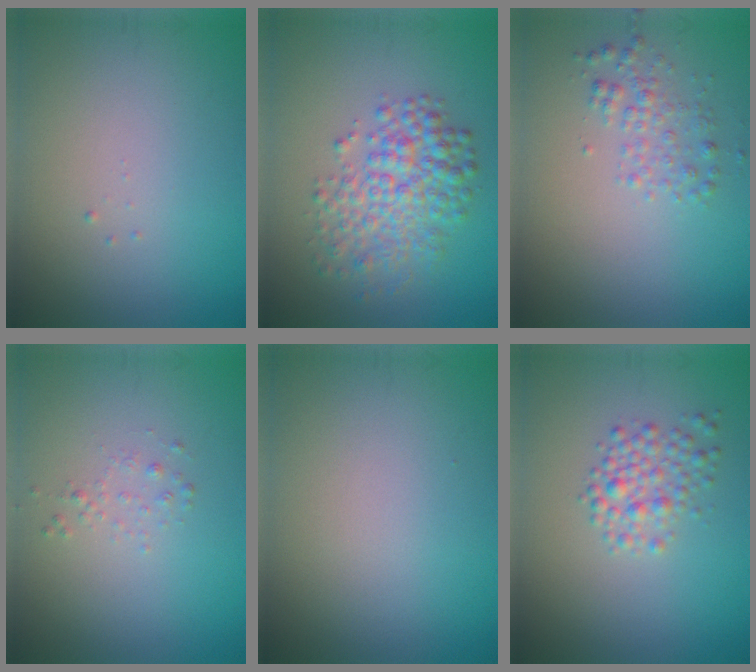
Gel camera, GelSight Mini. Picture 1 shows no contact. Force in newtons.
{"total": 5.0, "press": 5.0, "slide": 0.1}
{"total": 1.9, "press": 1.9, "slide": 0.1}
{"total": 0.8, "press": 0.8, "slide": 0.1}
{"total": 0.0}
{"total": 2.6, "press": 2.6, "slide": 0.1}